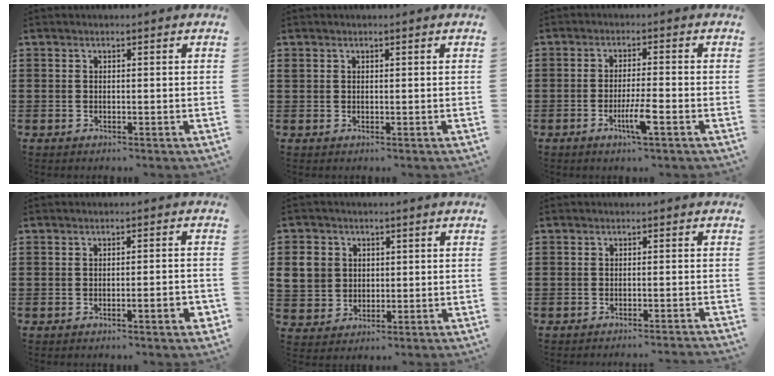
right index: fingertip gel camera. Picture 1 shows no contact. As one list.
[{"total": 0.0}, {"total": 4.6, "force": [-2.1, 0.3, 4.1], "torque": [-0.073, -0.009, -0.037]}, {"total": 2.5, "force": [-1.1, 0.1, 2.2], "torque": [-0.035, -0.005, -0.019]}, {"total": 5.3, "force": [1.3, 4.9, 1.5], "torque": [-0.064, 0.012, 0.019]}, {"total": 1.6, "force": [-1.4, -0.4, 0.5], "torque": [-0.009, 0.000, -0.029]}]